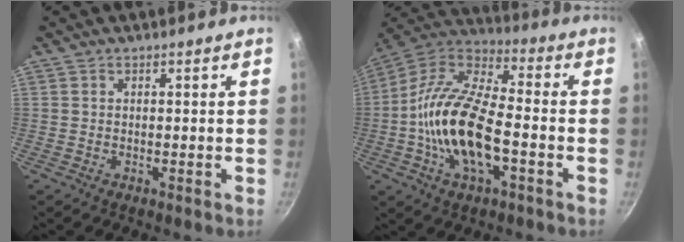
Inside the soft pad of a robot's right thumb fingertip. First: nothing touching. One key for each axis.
{"total": 19.3, "fx": -4.2, "fy": 8.7, "fz": 16.7, "tx": -0.312, "ty": 0.039, "tz": -0.096}